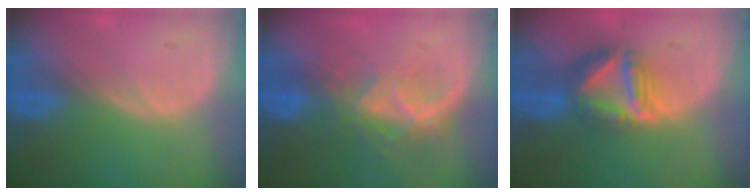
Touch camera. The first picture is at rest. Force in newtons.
{"total": 6.6, "press": 5.8, "slide": 3.1}
{"total": 7.6, "press": 6.7, "slide": 3.7}